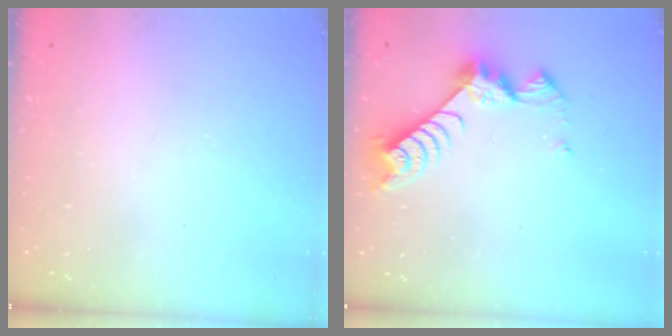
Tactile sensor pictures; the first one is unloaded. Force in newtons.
{"total": 9.4, "press": 9.4, "slide": 0.7}